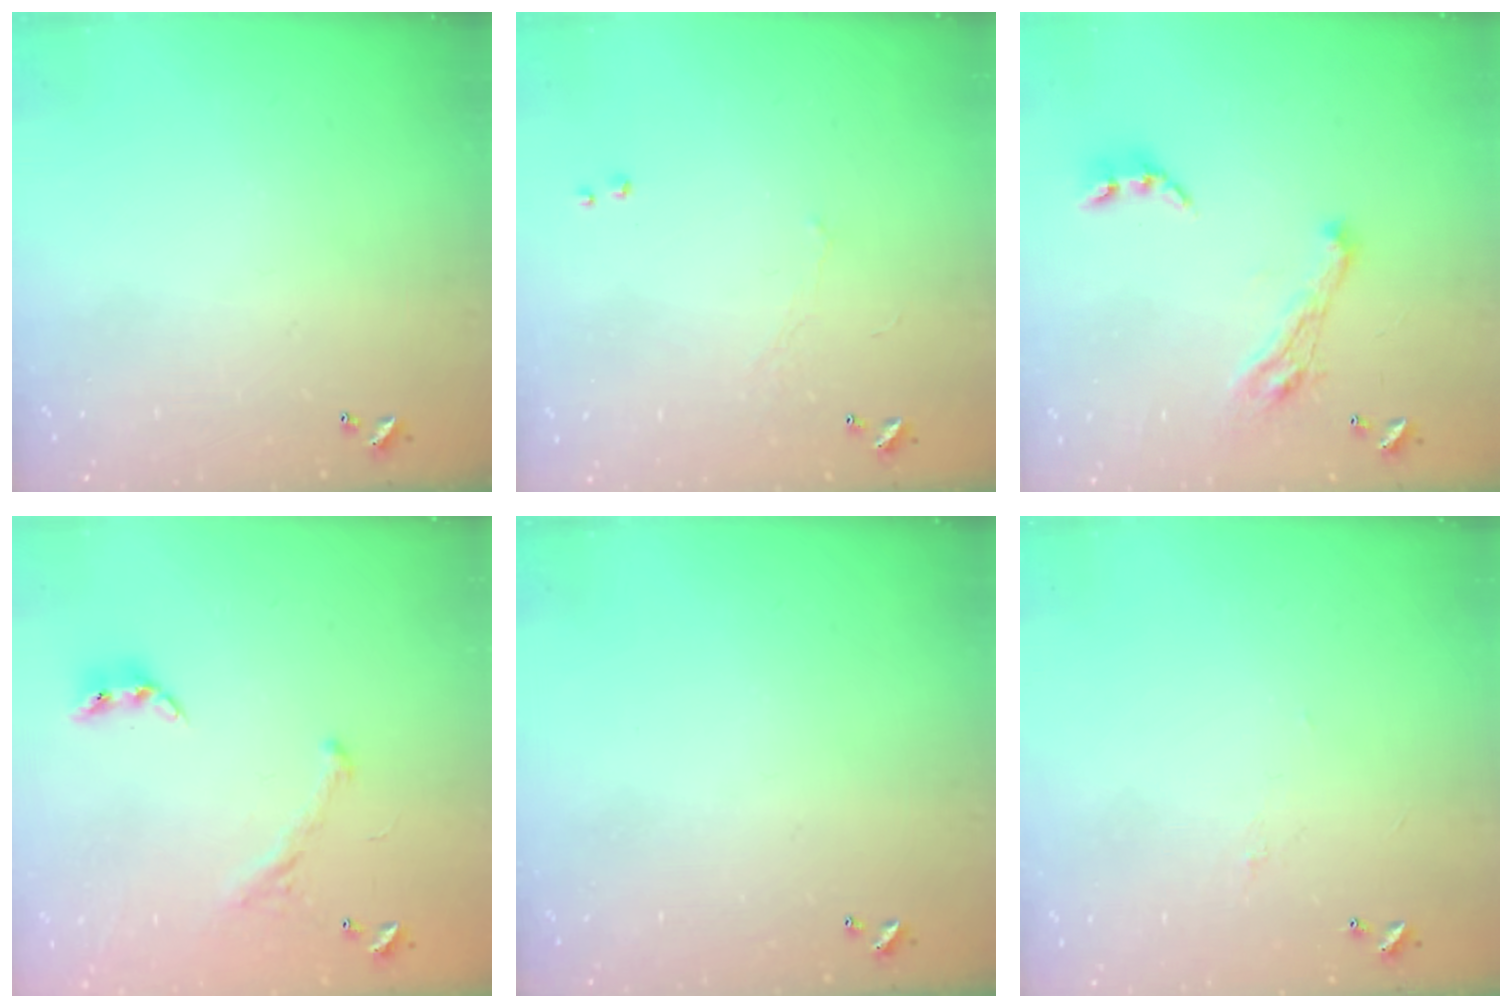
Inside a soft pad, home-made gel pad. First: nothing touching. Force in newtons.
{"total": 0.7, "press": 0.3, "slide": 0.6}
{"total": 7.4, "press": 7.3, "slide": 1.3}
{"total": 1.3, "press": 0.6, "slide": 1.2}
{"total": 0.0}
{"total": 1.5, "press": 1.4, "slide": 0.5}